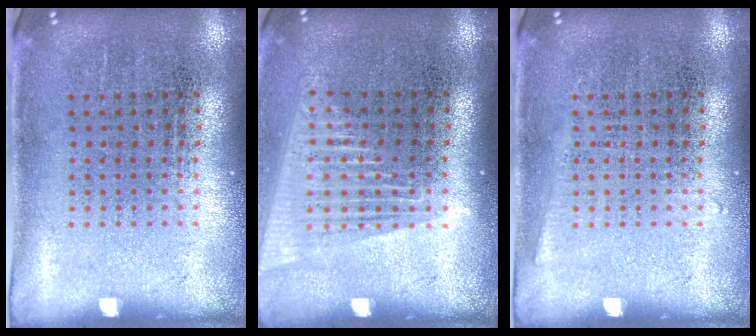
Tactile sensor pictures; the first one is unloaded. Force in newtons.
{"total": 1.7, "press": 1.5, "slide": 0.8}
{"total": 0.7, "press": 0.7, "slide": 0.0}